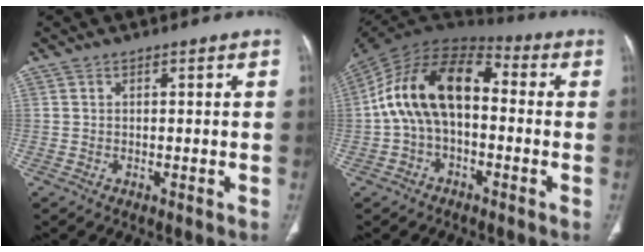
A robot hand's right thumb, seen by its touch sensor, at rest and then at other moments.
{"total": 16.7, "force": [-0.2, 10.2, 13.3], "torque": [-0.227, 0.049, -0.015]}